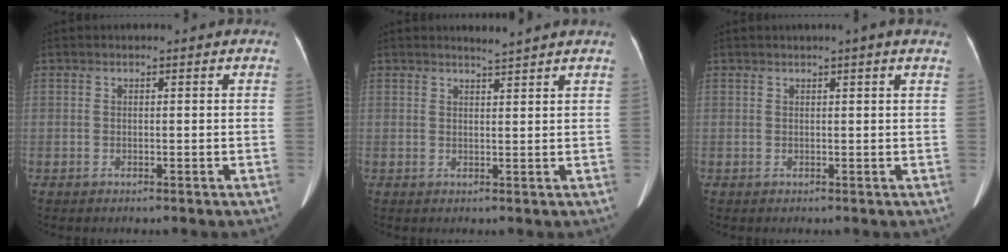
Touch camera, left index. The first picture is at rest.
{"total": 1.9, "force": [1.7, -0.8, 0.3], "torque": [-0.014, -0.007, 0.031]}
{"total": 1.9, "force": [1.3, -0.3, 1.4], "torque": [-0.016, 0.009, 0.019]}